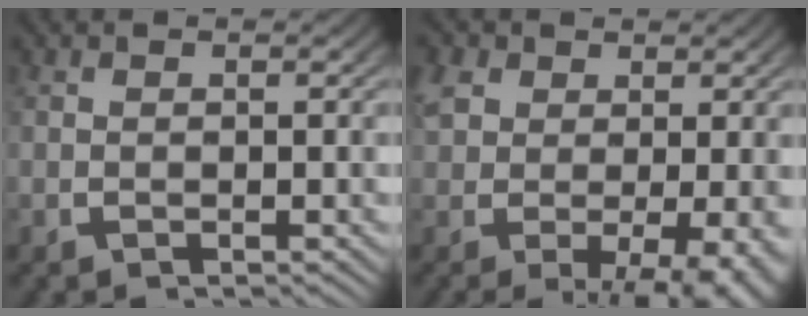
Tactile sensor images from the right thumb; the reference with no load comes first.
{"total": 6.7, "force": [-1.2, 3.8, 5.4], "torque": [-0.087, -0.025, 0.003]}